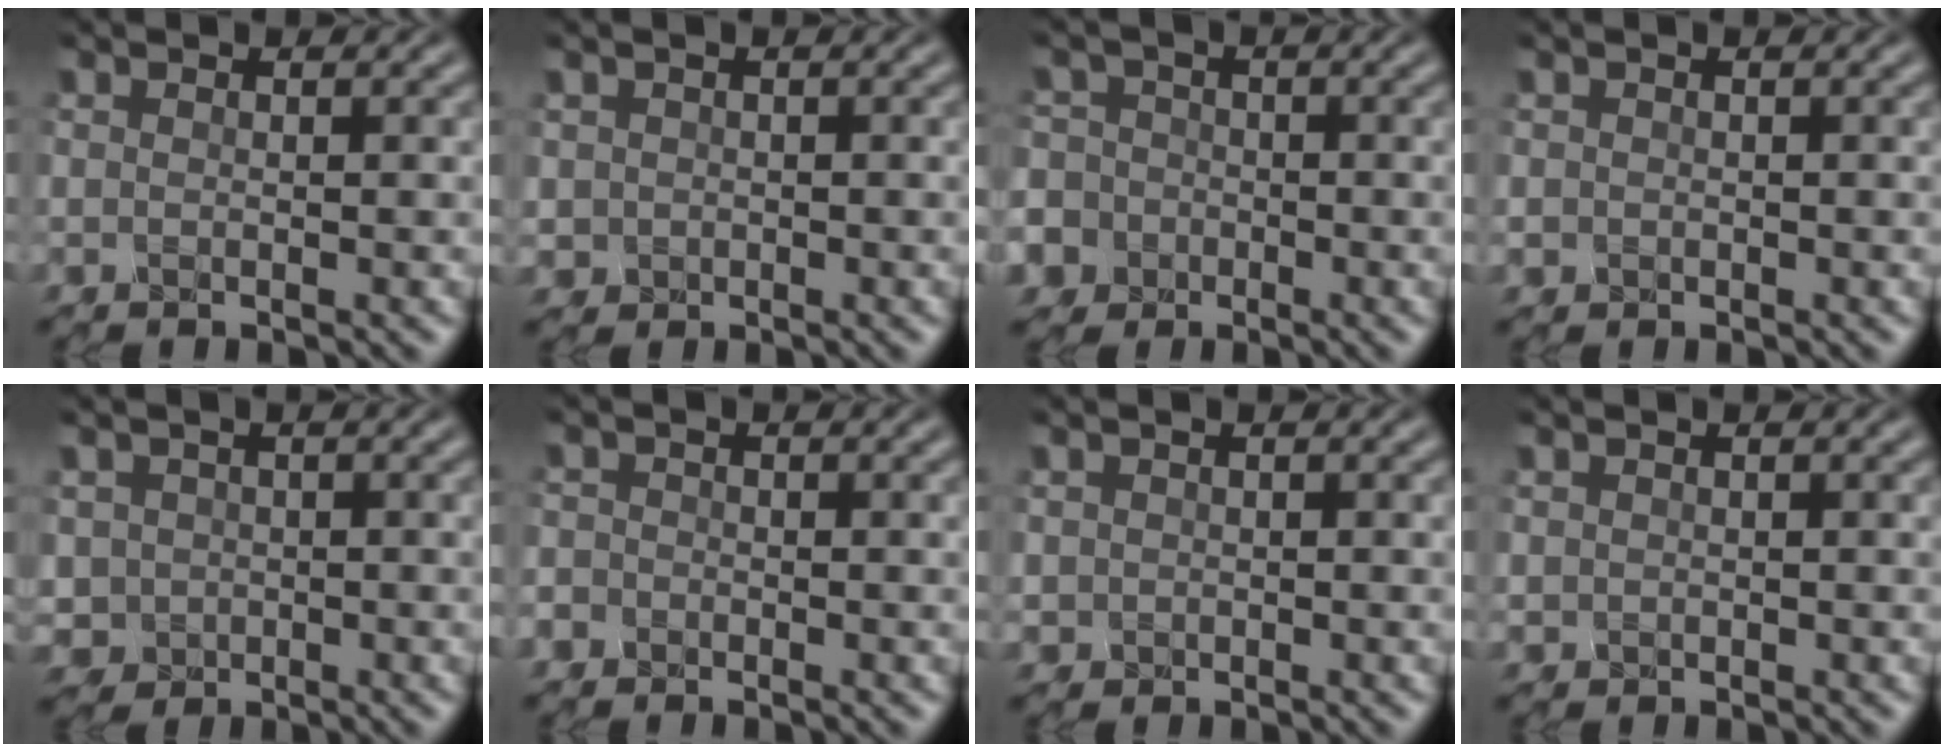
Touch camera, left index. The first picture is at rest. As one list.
[{"total": 1.2, "force": [0.1, 1.1, 0.1], "torque": [0.003, -0.004, -0.001]}, {"total": 9.2, "force": [-4.0, 8.0, 1.7], "torque": [-0.057, -0.016, -0.107]}, {"total": 0.7, "force": [-0.1, 0.6, 0.1], "torque": [0.003, -0.003, -0.002]}, {"total": 2.2, "force": [-0.1, 2.2, 0.3], "torque": [-0.004, -0.005, 0.000]}, {"total": 1.6, "force": [-0.8, 1.4, 0.3], "torque": [0.003, 0.003, -0.016]}, {"total": 0.9, "force": [0.2, 0.9, 0.1], "torque": [0.001, -0.002, 0.004]}, {"total": 0.6, "force": [0.3, 0.5, 0.1], "torque": [0.000, -0.001, 0.008]}]